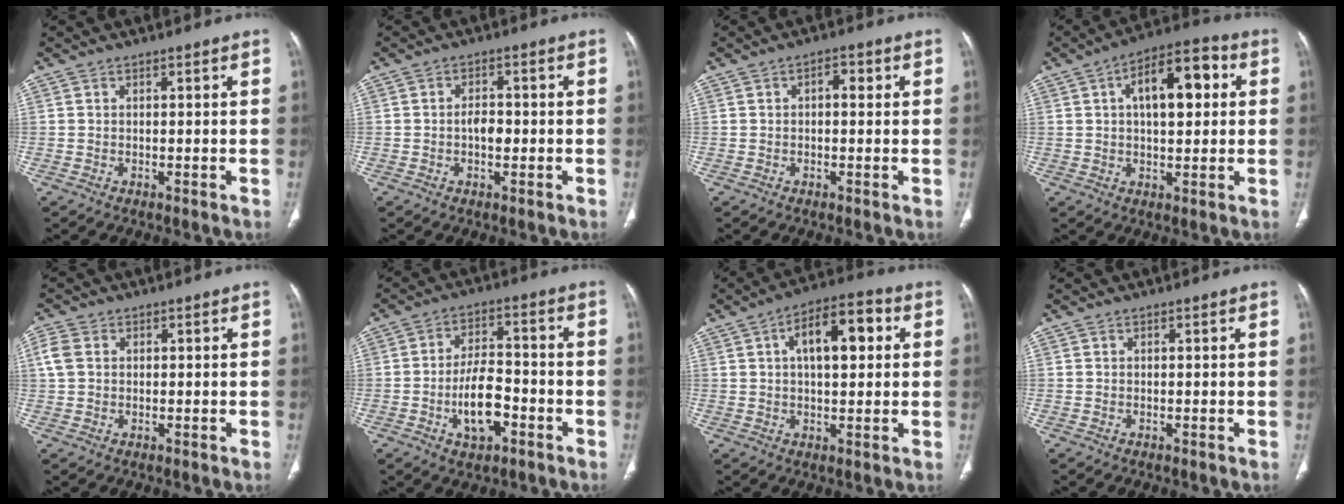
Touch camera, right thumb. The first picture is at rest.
{"total": 3.3, "force": [-0.5, 1.9, 2.6], "torque": [-0.040, 0.007, -0.012]}
{"total": 2.2, "force": [0.4, 1.2, 1.8], "torque": [-0.017, 0.007, 0.000]}
{"total": 12.8, "force": [2.9, 6.1, 10.8], "torque": [-0.144, 0.020, 0.038]}
{"total": 3.7, "force": [0.8, 2.9, 2.1], "torque": [-0.052, 0.008, 0.013]}
{"total": 9.4, "force": [-3.5, 4.9, 7.2], "torque": [-0.111, 0.029, -0.059]}
{"total": 11.4, "force": [2.8, 5.3, 9.6], "torque": [-0.132, 0.019, 0.036]}
{"total": 0.0}